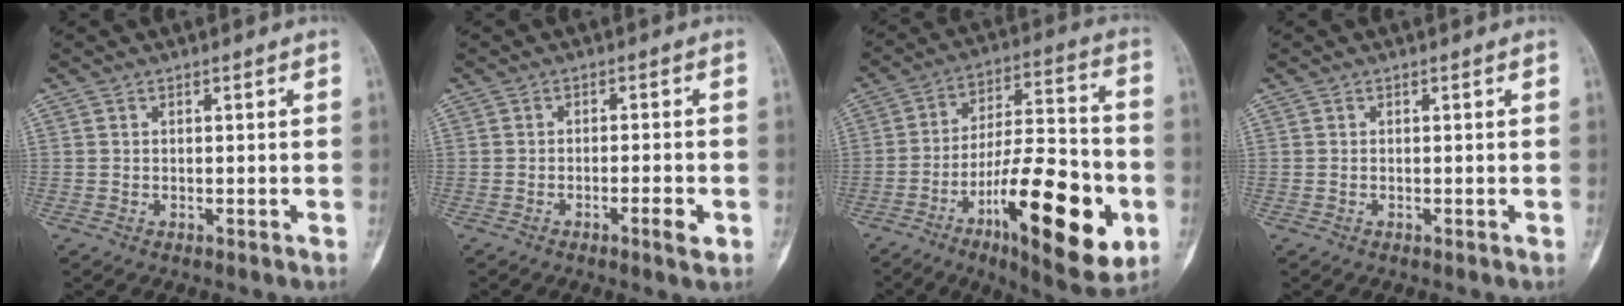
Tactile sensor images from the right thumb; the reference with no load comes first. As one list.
[{"total": 3.5, "force": [-1.5, 0.6, 3.1], "torque": [-0.054, 0.006, -0.024]}, {"total": 24.9, "force": [-8.8, 7.8, 22.0], "torque": [-0.332, 0.032, -0.131]}, {"total": 0.0}]